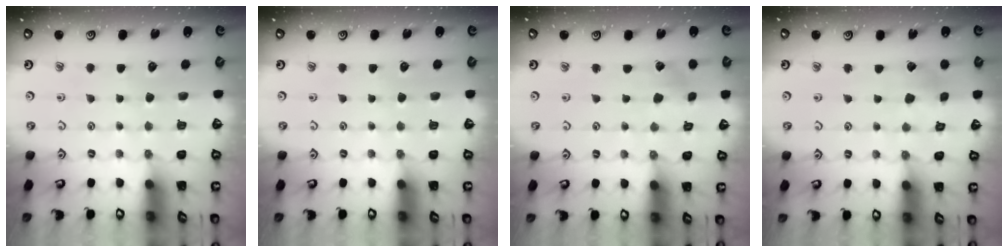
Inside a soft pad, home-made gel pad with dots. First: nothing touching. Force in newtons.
{"total": 0.0}
{"total": 2.1, "press": 2.1, "slide": 0.2}
{"total": 3.1, "press": 3.1, "slide": 0.4}